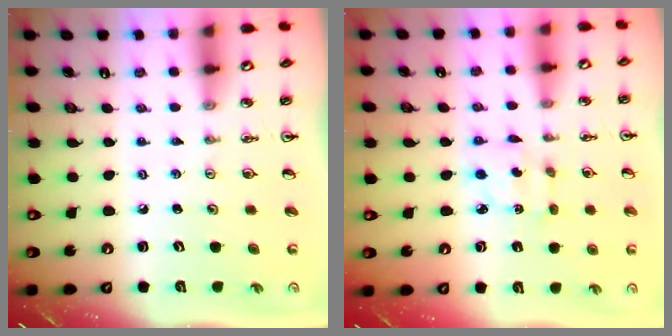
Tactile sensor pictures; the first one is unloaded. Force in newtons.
{"total": 2.7, "press": 2.7, "slide": 0.2}